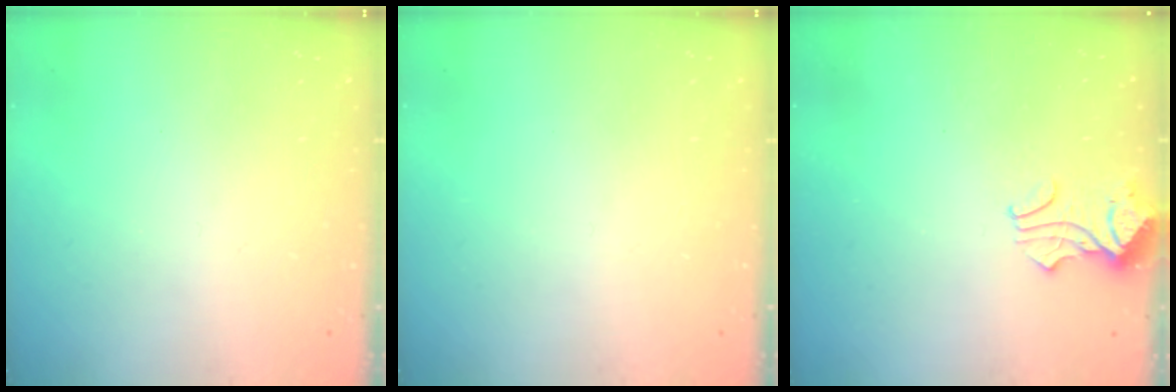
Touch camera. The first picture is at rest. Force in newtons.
{"total": 0.0}
{"total": 2.2, "press": 2.2, "slide": 0.1}